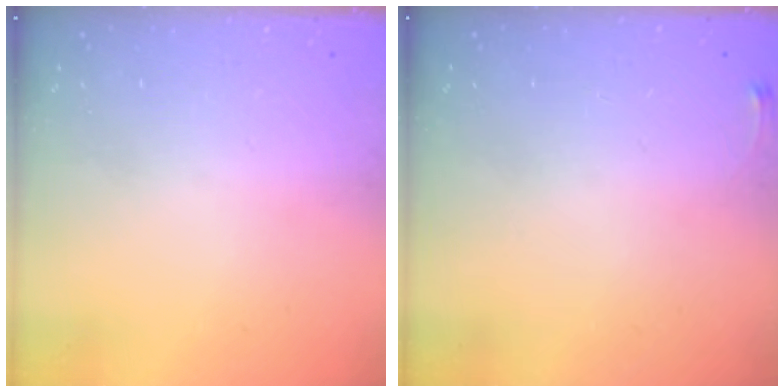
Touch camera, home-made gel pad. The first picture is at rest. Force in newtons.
{"total": 2.6, "press": 2.6, "slide": 0.6}